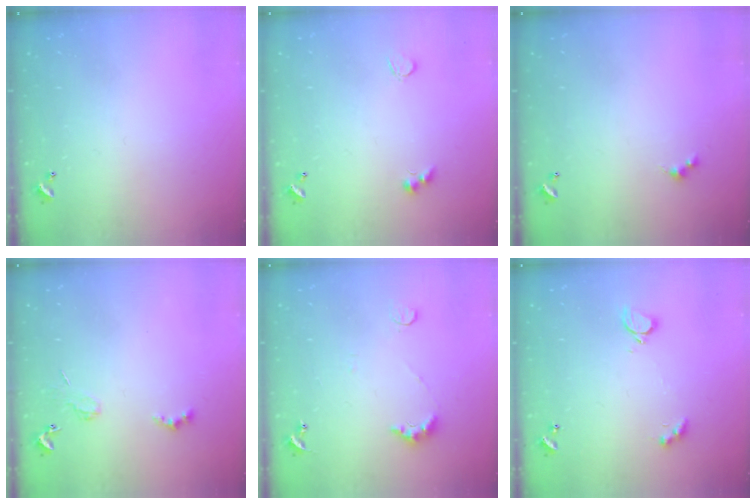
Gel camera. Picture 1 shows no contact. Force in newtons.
{"total": 3.7, "press": 3.7, "slide": 0.7}
{"total": 1.5, "press": 1.4, "slide": 0.3}
{"total": 2.0, "press": 1.9, "slide": 0.4}
{"total": 3.8, "press": 3.8, "slide": 0.7}
{"total": 2.9, "press": 2.9, "slide": 0.6}